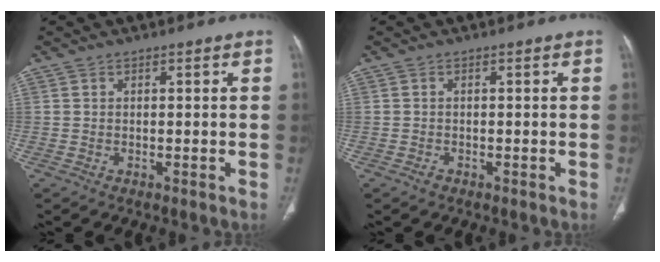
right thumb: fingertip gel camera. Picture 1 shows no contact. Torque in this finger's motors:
{"motor_torque": [0.05, 0.13, -0.23, 0.20, 0.03]}